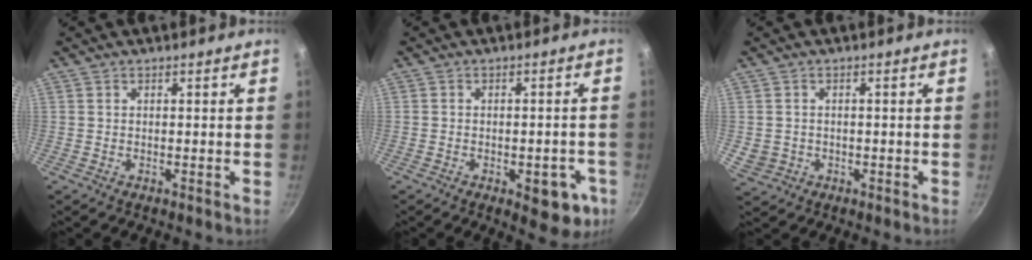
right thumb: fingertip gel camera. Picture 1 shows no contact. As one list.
[{"total": 9.0, "force": [-3.4, 4.4, 7.1], "torque": [-0.049, 0.015, -0.037]}, {"total": 3.5, "force": [-0.5, 3.1, 1.4], "torque": [-0.022, 0.009, 0.004]}]